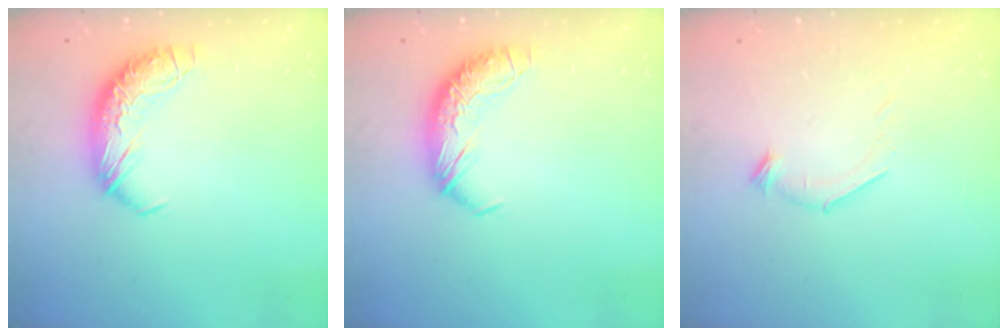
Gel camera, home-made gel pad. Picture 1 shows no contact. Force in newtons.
{"total": 0.0}
{"total": 5.7, "press": 5.7, "slide": 0.9}